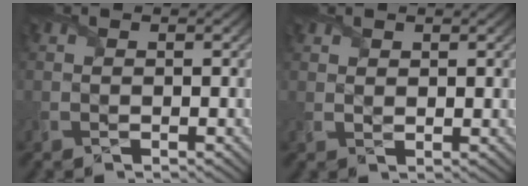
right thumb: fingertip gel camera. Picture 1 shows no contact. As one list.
[{"total": 1.3, "force": [1.0, 0.7, 0.3], "torque": [-0.008, -0.001, 0.023]}]